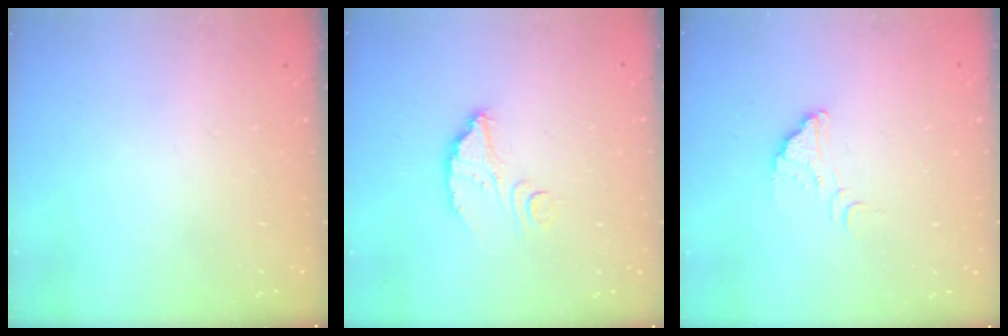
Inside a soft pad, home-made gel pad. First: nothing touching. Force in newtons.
{"total": 6.0, "press": 6.0, "slide": 0.3}
{"total": 2.5, "press": 2.5, "slide": 0.1}